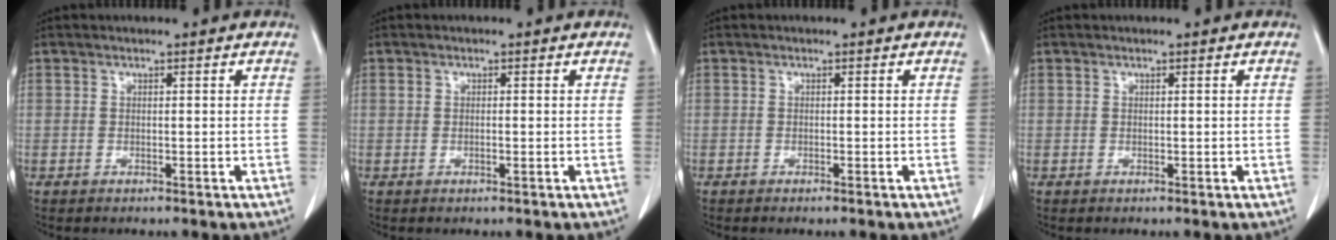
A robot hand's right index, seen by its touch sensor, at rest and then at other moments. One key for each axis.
{"total": 0.9, "fx": 0.0, "fy": 0.4, "fz": 0.8, "tx": -0.020, "ty": 0.004, "tz": 0.002}
{"total": 0.5, "fx": -0.4, "fy": 0.0, "fz": 0.3, "tx": -0.010, "ty": -0.001, "tz": -0.006}
{"total": 0.0}